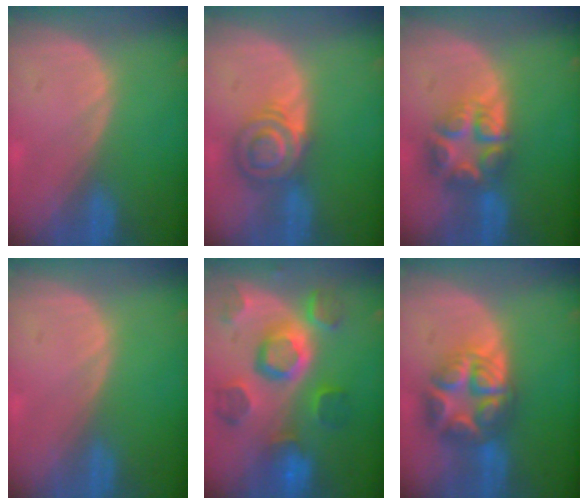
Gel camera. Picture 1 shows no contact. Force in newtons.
{"total": 5.9, "press": 5.8, "slide": 0.8}
{"total": 8.0, "press": 6.9, "slide": 4.0}
{"total": 0.0}
{"total": 11.2, "press": 10.0, "slide": 5.2}
{"total": 8.6, "press": 8.6, "slide": 0.6}